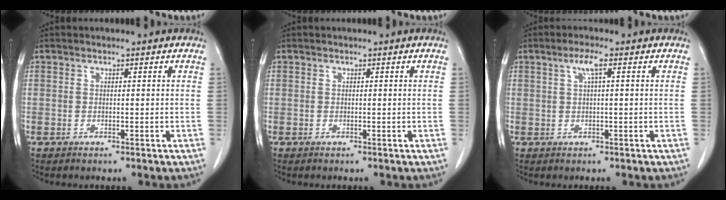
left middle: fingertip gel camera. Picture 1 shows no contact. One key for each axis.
{"total": 0.0}
{"total": 2.4, "fx": 0.9, "fy": 0.1, "fz": 2.2, "tx": -0.047, "ty": 0.007, "tz": 0.017}